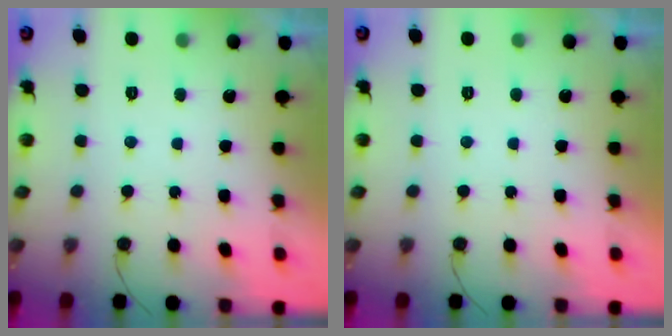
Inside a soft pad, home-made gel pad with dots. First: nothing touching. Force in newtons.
{"total": 1.8, "press": 1.7, "slide": 0.1}